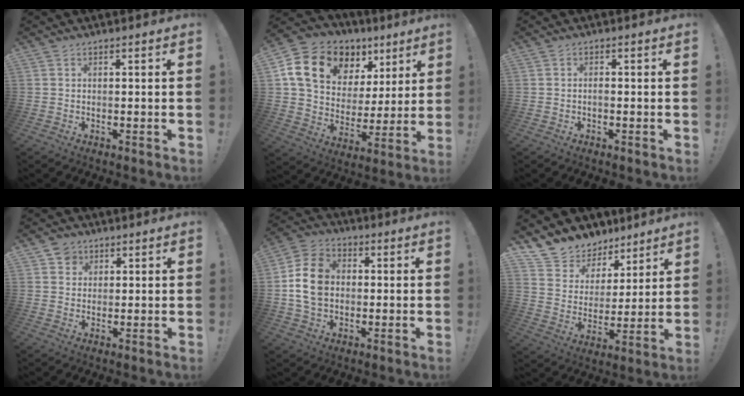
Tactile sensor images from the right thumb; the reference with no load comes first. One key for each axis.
{"total": 17.9, "fx": 9.8, "fy": 12.0, "fz": 9.0, "tx": -0.150, "ty": -0.045, "tz": 0.194}
{"total": 0.8, "fx": -0.6, "fy": 0.2, "fz": 0.5, "tx": -0.010, "ty": 0.002, "tz": -0.011}
{"total": 4.0, "fx": 1.9, "fy": 3.4, "fz": 0.8, "tx": -0.006, "ty": -0.005, "tz": 0.033}
{"total": 12.6, "fx": 0.3, "fy": 9.8, "fz": 7.9, "tx": -0.130, "ty": 0.007, "tz": 0.005}
{"total": 10.6, "fx": 8.2, "fy": 6.6, "fz": 1.3, "tx": -0.036, "ty": -0.067, "tz": 0.157}